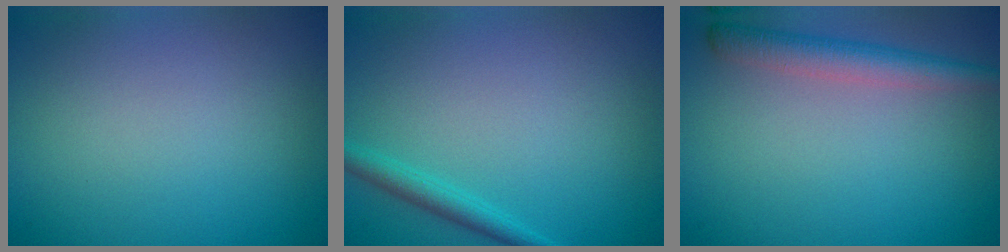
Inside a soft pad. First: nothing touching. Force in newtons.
{"total": 1.9, "press": 1.9, "slide": 0.1}
{"total": 3.3, "press": 3.3, "slide": 0.1}